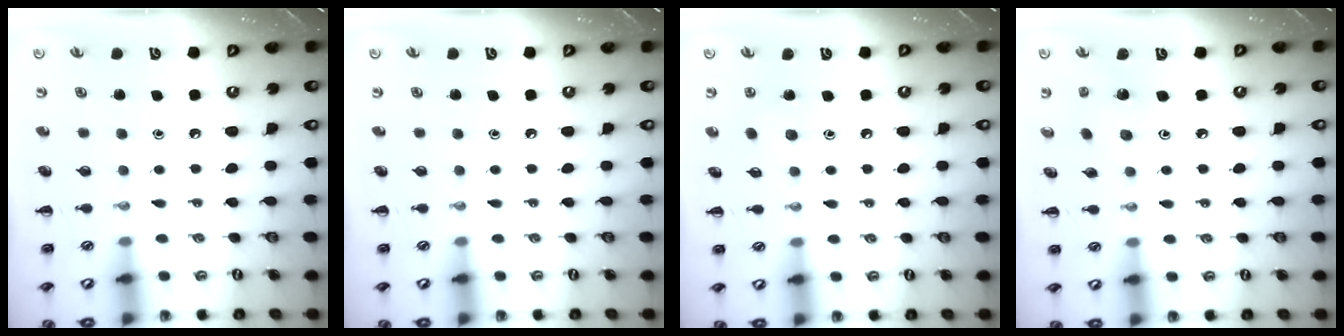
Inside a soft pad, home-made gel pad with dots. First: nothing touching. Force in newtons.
{"total": 0.0}
{"total": 5.1, "press": 5.0, "slide": 1.2}
{"total": 2.1, "press": 1.9, "slide": 0.7}